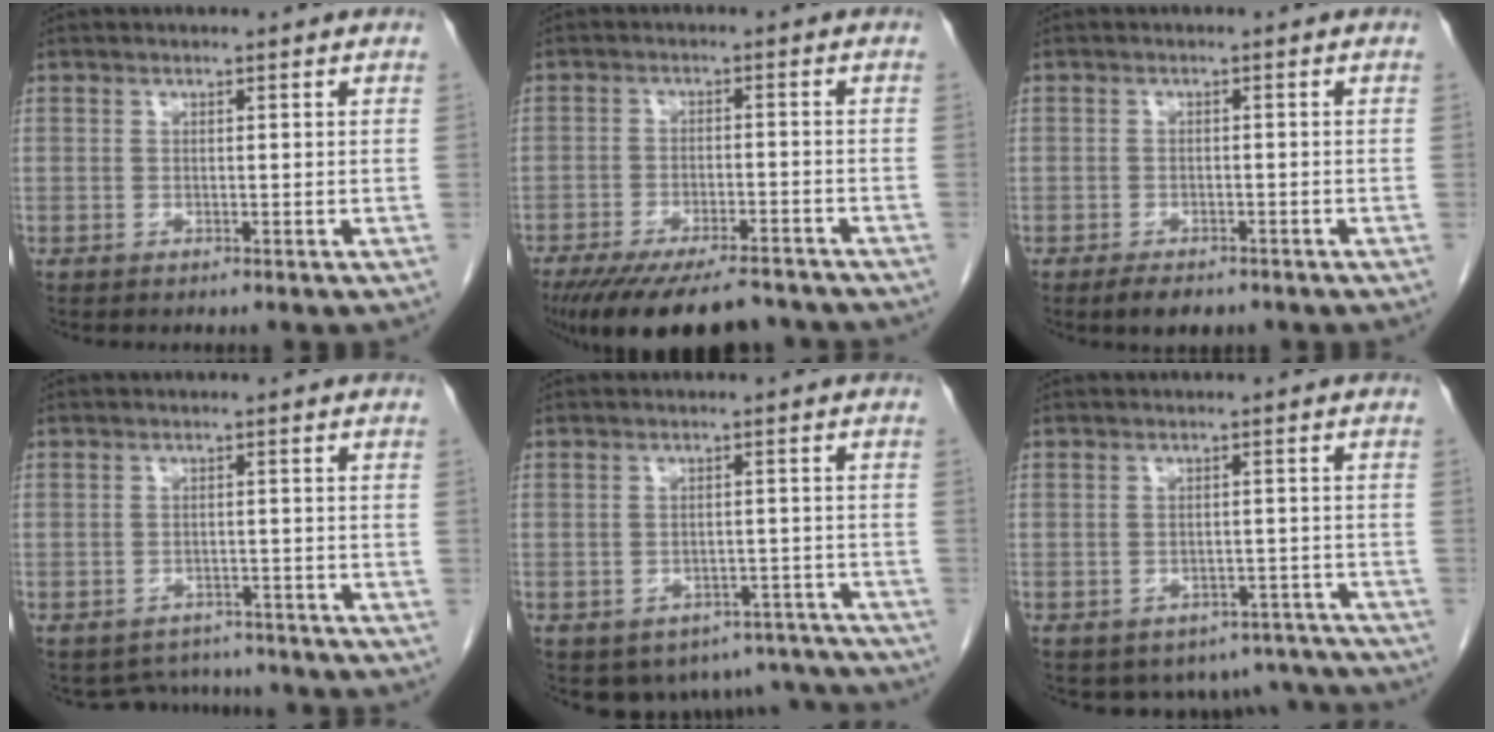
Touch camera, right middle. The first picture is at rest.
{"total": 15.9, "force": [-13.4, 3.8, 7.8], "torque": [-0.136, -0.021, -0.192]}
{"total": 3.5, "force": [-2.6, 1.5, 1.8], "torque": [-0.030, -0.005, -0.035]}
{"total": 5.3, "force": [-4.9, 1.9, -0.4], "torque": [0.007, 0.014, -0.064]}
{"total": 11.0, "force": [-9.2, 5.8, 1.9], "torque": [-0.013, 0.020, -0.098]}
{"total": 10.4, "force": [-8.9, 5.2, 1.4], "torque": [-0.005, 0.021, -0.094]}